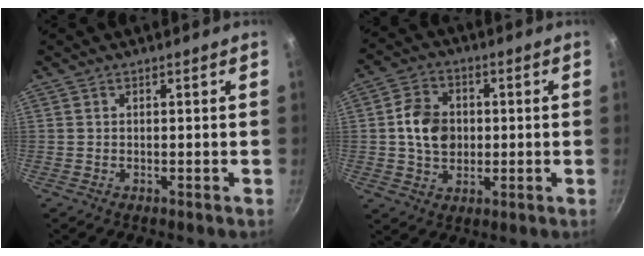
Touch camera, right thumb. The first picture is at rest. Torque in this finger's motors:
{"motor_torque": [-0.11, 0.54, 0.28, -0.15, 0.05]}